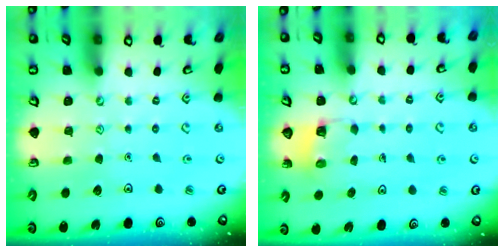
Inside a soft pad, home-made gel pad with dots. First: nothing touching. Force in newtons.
{"total": 2.9, "press": 2.9, "slide": 0.2}